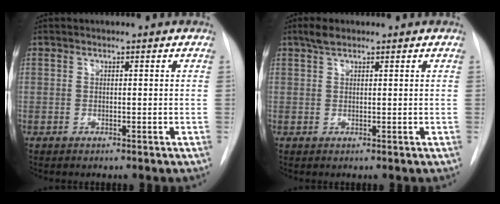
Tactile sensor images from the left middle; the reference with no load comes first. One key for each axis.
{"total": 2.0, "fx": 1.5, "fy": 0.7, "fz": 1.1, "tx": -0.023, "ty": 0.010, "tz": 0.027}